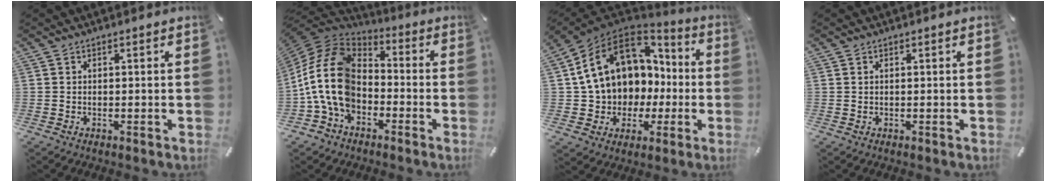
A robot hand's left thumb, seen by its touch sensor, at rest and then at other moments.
{"total": 15.8, "force": [-3.7, 11.7, 10.0], "torque": [-0.241, 0.021, -0.075]}
{"total": 15.0, "force": [4.7, 12.4, 7.0], "torque": [-0.158, -0.029, 0.095]}
{"total": 0.5, "force": [0.0, 0.0, 0.5], "torque": [-0.010, -0.003, 0.001]}